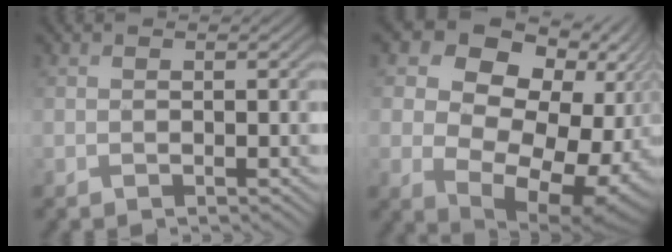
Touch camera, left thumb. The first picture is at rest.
{"total": 15.7, "force": [3.2, 11.6, 10.1], "torque": [-0.164, 0.005, 0.054]}